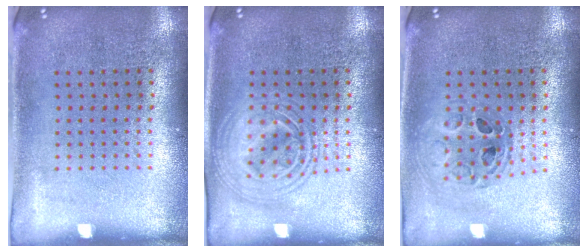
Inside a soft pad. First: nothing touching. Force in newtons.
{"total": 2.4, "press": 2.4, "slide": 0.2}
{"total": 0.7, "press": 0.7, "slide": 0.1}